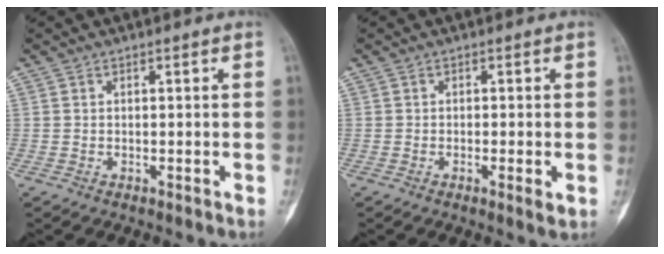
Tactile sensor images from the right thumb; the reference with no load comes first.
{"total": 2.1, "force": [-0.6, 0.5, 2.0], "torque": [-0.037, -0.006, -0.011]}